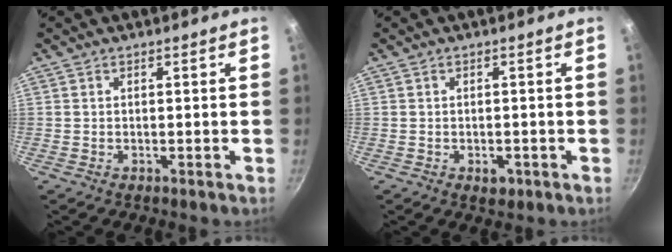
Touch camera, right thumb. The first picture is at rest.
{"total": 2.3, "force": [-0.9, 1.5, 1.5], "torque": [-0.016, 0.006, -0.006]}